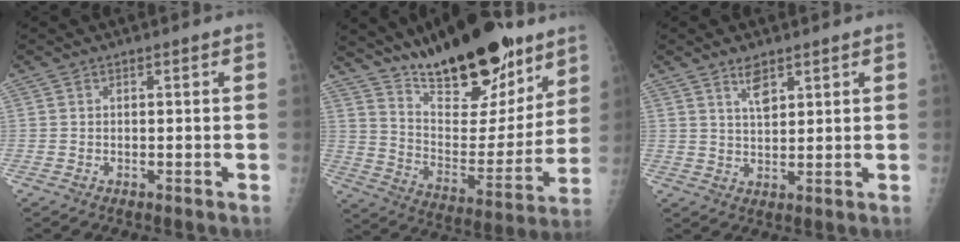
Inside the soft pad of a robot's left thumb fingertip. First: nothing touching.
{"total": 25.5, "force": [18.1, 9.7, 15.2], "torque": [-0.192, -0.086, 0.292]}
{"total": 4.1, "force": [2.6, 1.7, 2.6], "torque": [-0.037, -0.017, 0.050]}